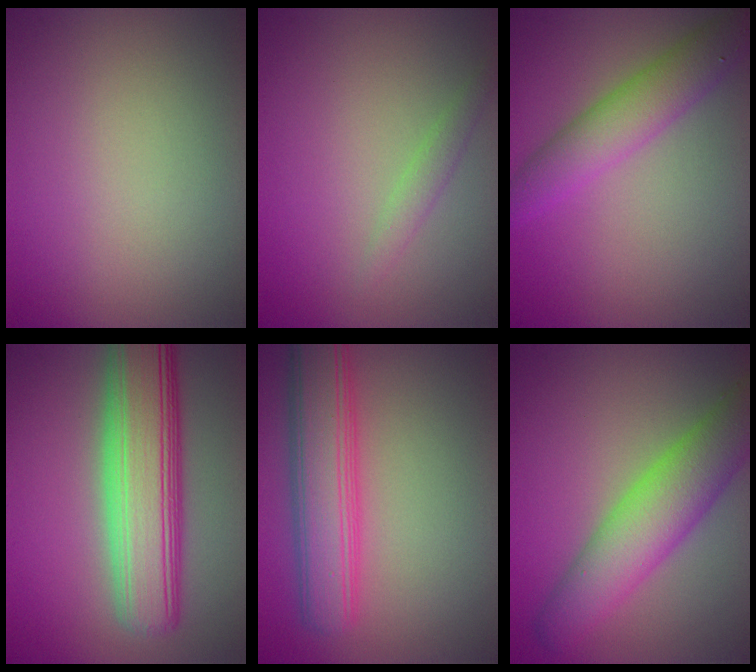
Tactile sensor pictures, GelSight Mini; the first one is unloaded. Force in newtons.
{"total": 1.3, "press": 1.3, "slide": 0.1}
{"total": 4.4, "press": 4.4, "slide": 0.1}
{"total": 9.4, "press": 9.4, "slide": 0.6}
{"total": 6.5, "press": 6.5, "slide": 0.2}
{"total": 6.9, "press": 6.8, "slide": 0.3}